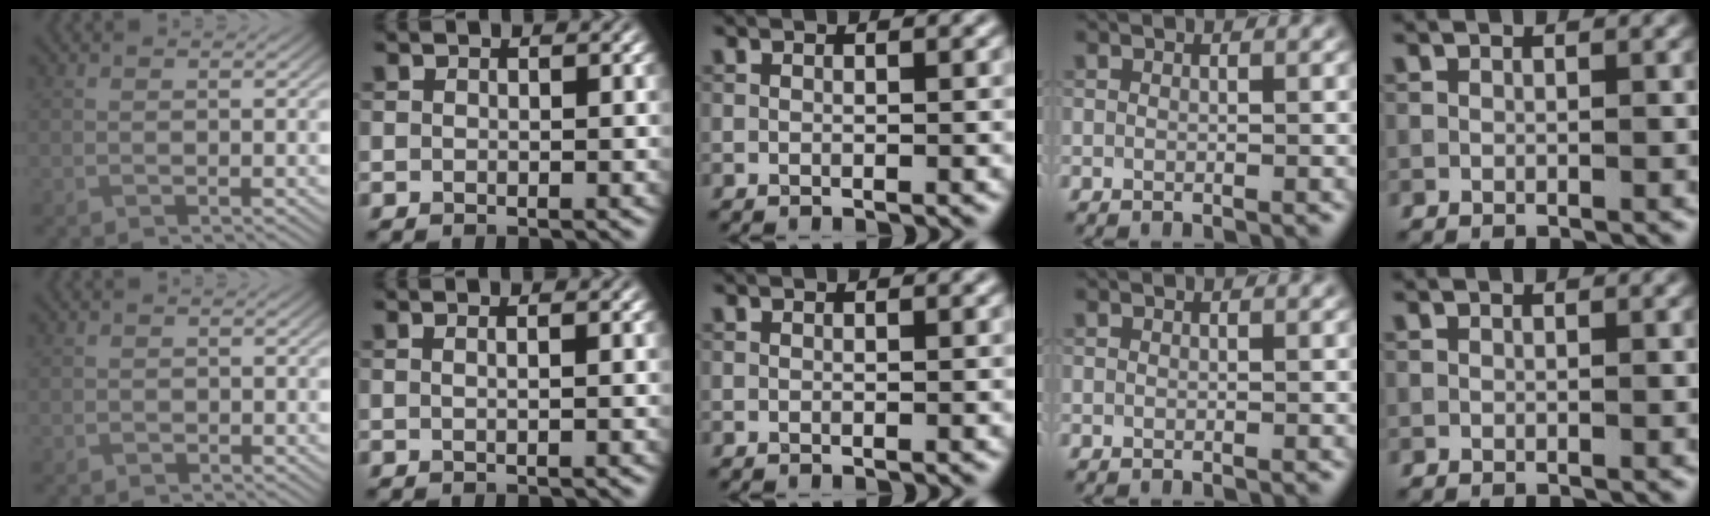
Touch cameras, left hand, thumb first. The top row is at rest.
{"thumb": {"total": 0.5, "force": [-0.2, 0.5, 0.0], "torque": [0.002, -0.004, -0.004]}, "index": {"total": 1.3, "force": [0.4, 0.6, 1.1], "torque": [-0.007, -0.003, -0.009]}}